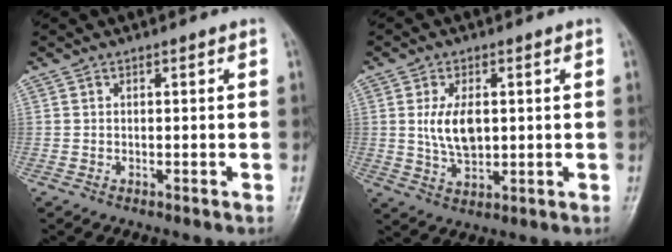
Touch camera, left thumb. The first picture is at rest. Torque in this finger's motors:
{"motor_torque": [-0.32, 0.57, 0.93, -0.24, 0.07]}